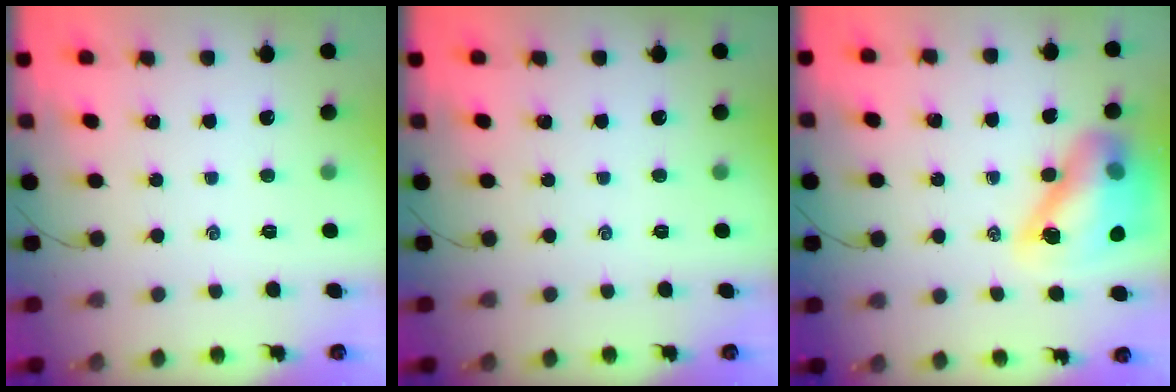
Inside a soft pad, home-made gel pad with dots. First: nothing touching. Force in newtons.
{"total": 0.0}
{"total": 15.5, "press": 14.9, "slide": 4.1}